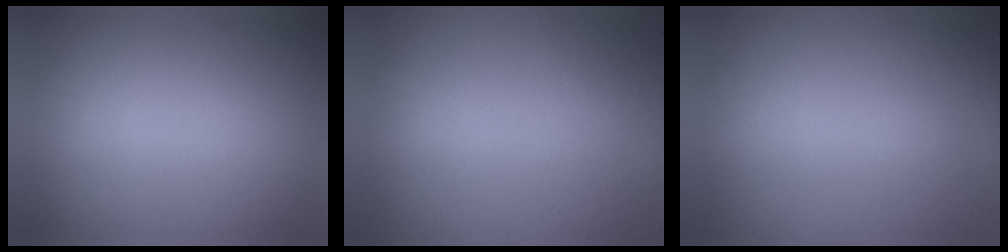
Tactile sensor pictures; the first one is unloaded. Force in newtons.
{"total": 8.0}
{"total": 2.8}